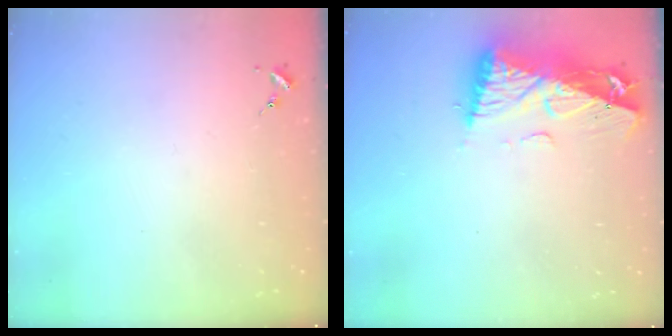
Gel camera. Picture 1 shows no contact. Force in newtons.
{"total": 13.3, "press": 13.3, "slide": 1.4}